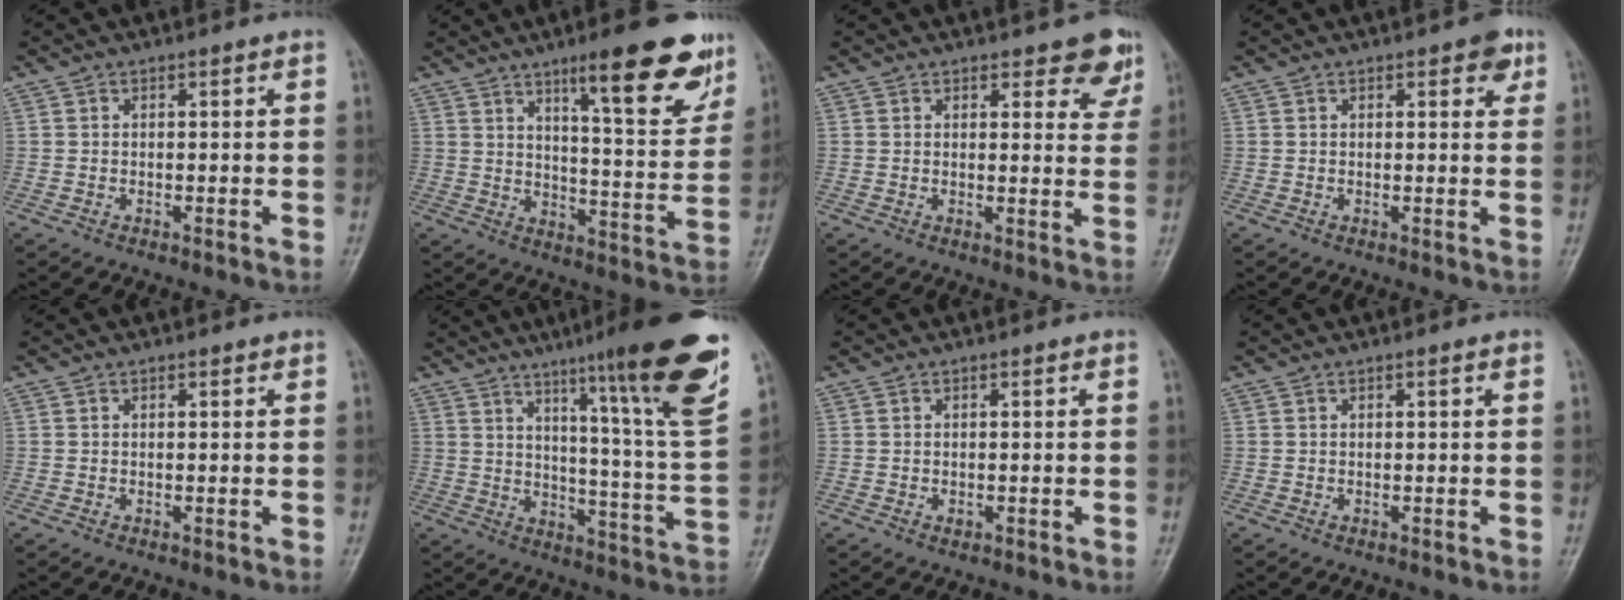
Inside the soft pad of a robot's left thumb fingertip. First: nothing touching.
{"total": 17.4, "force": [10.6, 3.9, 13.2], "torque": [-0.143, -0.059, 0.154]}
{"total": 6.0, "force": [4.6, 2.6, 2.8], "torque": [0.003, -0.028, 0.045]}
{"total": 7.2, "force": [4.1, 3.0, 5.0], "torque": [-0.027, -0.016, 0.045]}
{"total": 0.6, "force": [0.4, 0.3, 0.4], "torque": [-0.006, -0.002, 0.005]}
{"total": 22.8, "force": [13.9, 0.9, 18.0], "torque": [-0.234, -0.069, 0.198]}
{"total": 0.6, "force": [0.1, 0.4, 0.4], "torque": [-0.002, -0.001, 0.001]}
{"total": 0.7, "force": [0.3, 0.1, 0.6], "torque": [-0.011, 0.002, 0.005]}